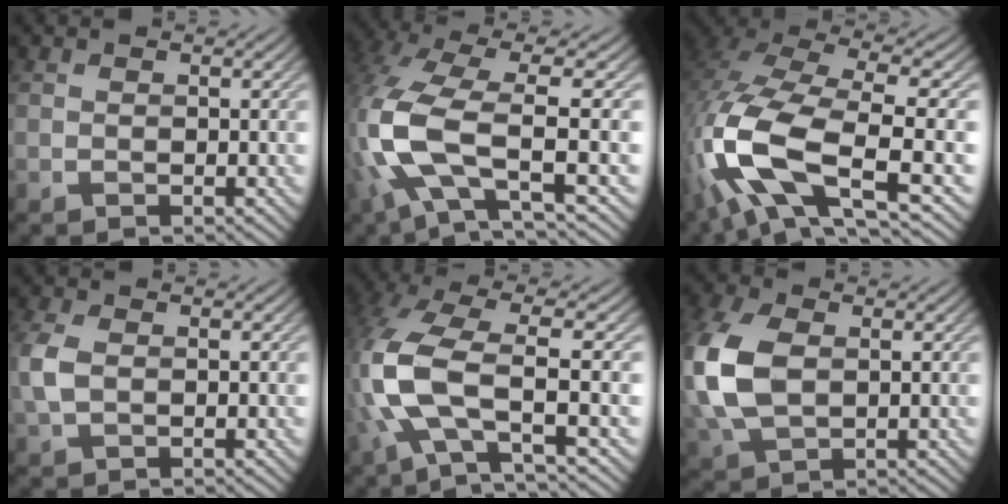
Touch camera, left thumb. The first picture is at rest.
{"total": 13.2, "force": [-2.3, 4.9, 12.0], "torque": [-0.289, -0.009, -0.045]}
{"total": 15.7, "force": [-4.1, 6.9, 13.4], "torque": [-0.322, -0.028, -0.065]}
{"total": 3.6, "force": [-0.1, 2.2, 2.8], "torque": [-0.084, 0.001, -0.004]}
{"total": 10.6, "force": [-2.2, 3.5, 9.8], "torque": [-0.227, -0.002, -0.055]}
{"total": 10.6, "force": [0.5, 6.6, 8.2], "torque": [-0.238, 0.002, 0.010]}